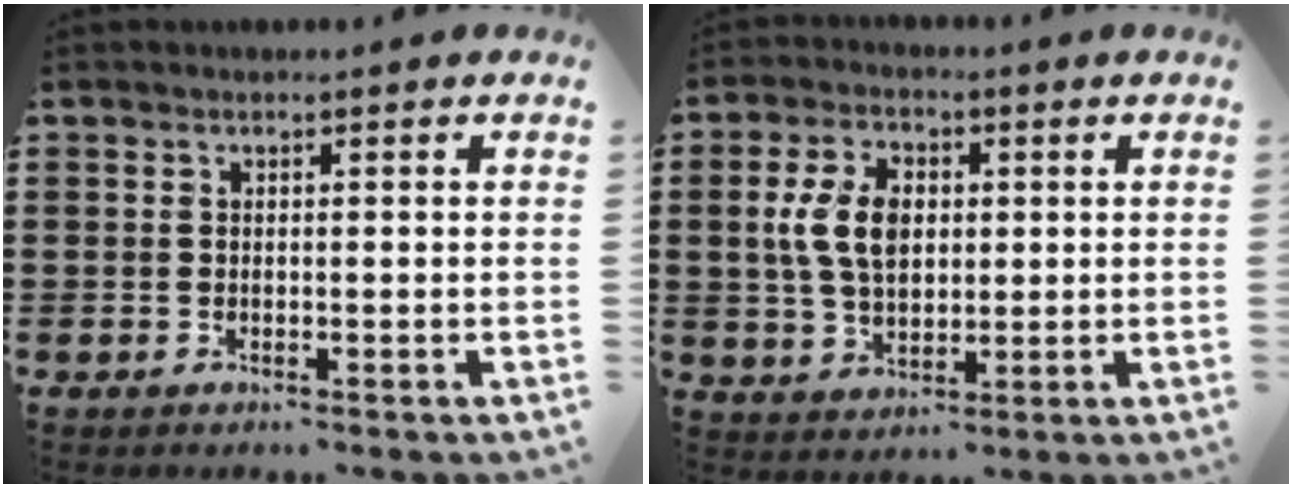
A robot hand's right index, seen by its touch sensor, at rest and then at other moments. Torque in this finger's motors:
{"motor_torque": [1.46, 0.48, 0.34, 0.21]}